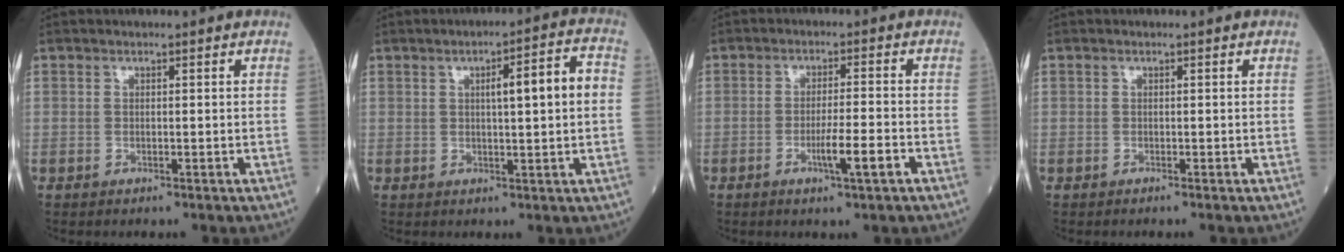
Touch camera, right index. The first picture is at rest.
{"total": 7.1, "force": [0.9, 0.5, 7.0], "torque": [-0.104, 0.017, 0.011]}
{"total": 5.0, "force": [-2.2, -0.2, 4.5], "torque": [-0.076, -0.006, -0.039]}
{"total": 0.0}